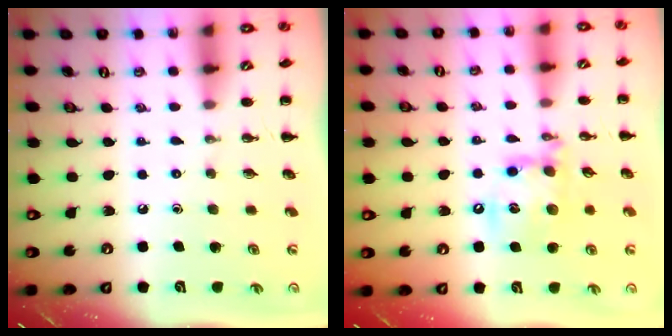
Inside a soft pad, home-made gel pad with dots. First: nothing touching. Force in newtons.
{"total": 14.7, "press": 14.5, "slide": 2.7}